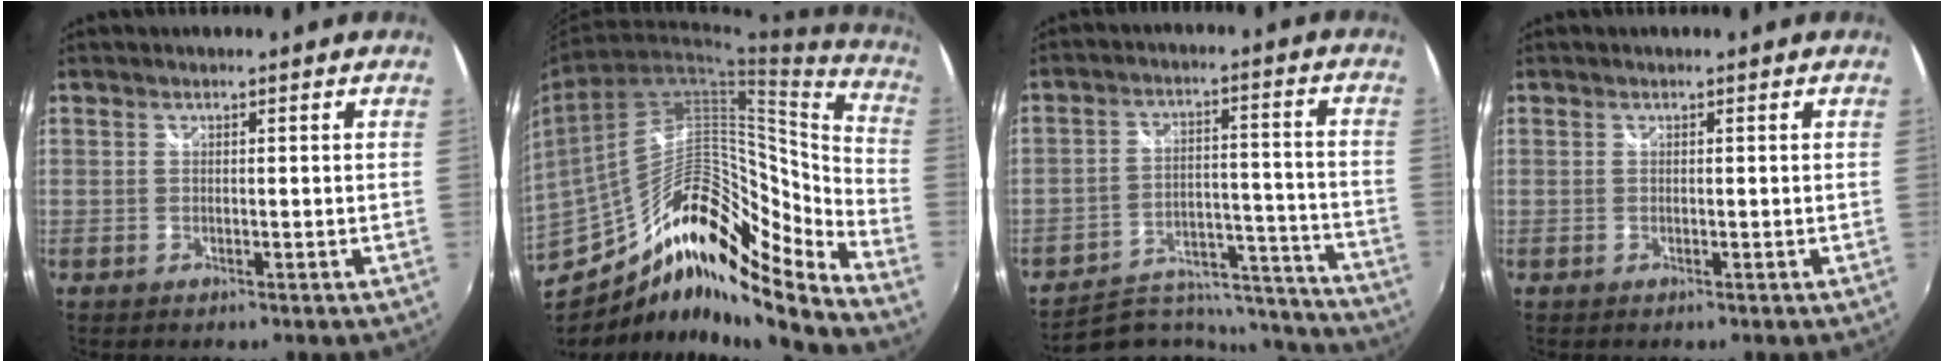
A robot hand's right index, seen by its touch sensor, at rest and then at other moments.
{"total": 17.1, "force": [-11.1, 6.3, 11.4], "torque": [-0.211, 0.021, -0.215]}
{"total": 17.5, "force": [-16.3, 5.4, 3.4], "torque": [-0.048, 0.045, -0.218]}
{"total": 0.0}